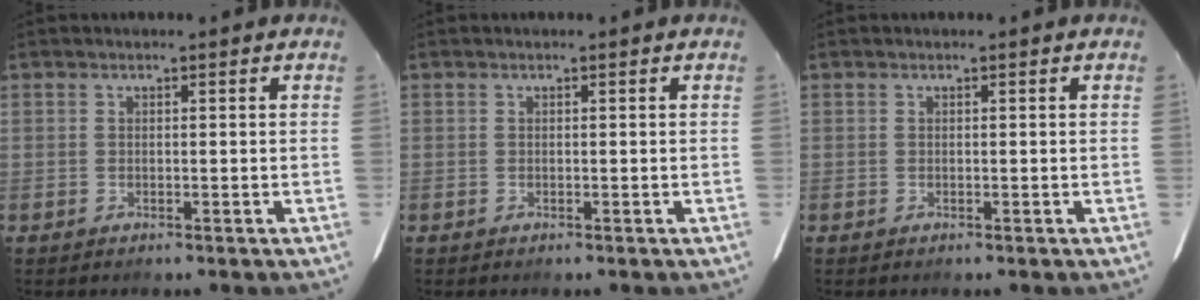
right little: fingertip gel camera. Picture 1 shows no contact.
{"total": 0.0}
{"total": 0.0}